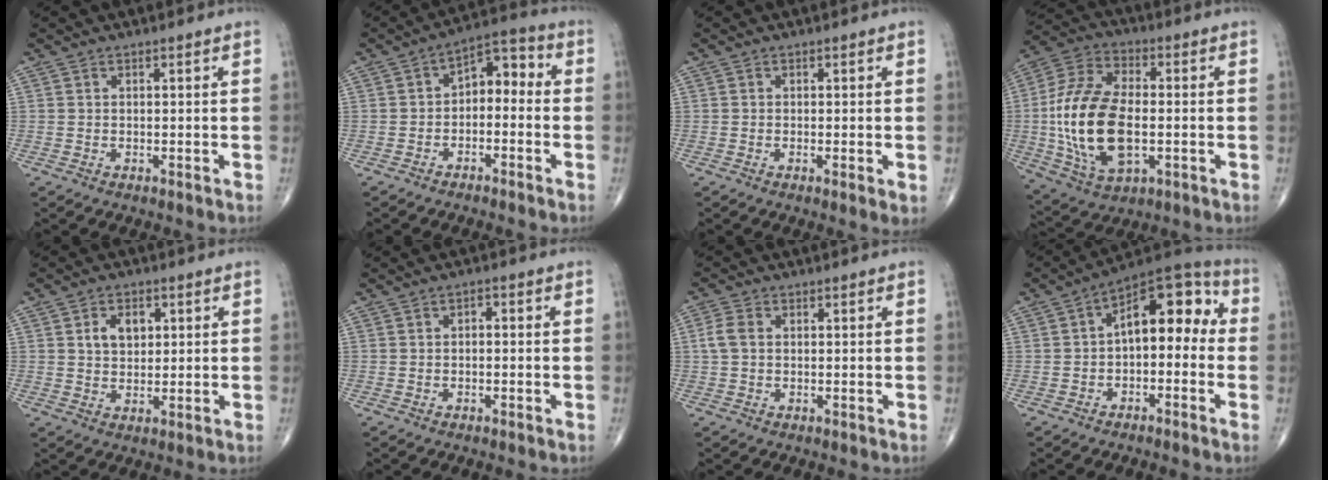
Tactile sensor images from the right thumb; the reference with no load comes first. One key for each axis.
{"total": 7.2, "fx": -1.2, "fy": 4.6, "fz": 5.4, "tx": -0.055, "ty": 0.047, "tz": -0.034}
{"total": 1.9, "fx": -0.3, "fy": 0.3, "fz": 1.8, "tx": -0.035, "ty": -0.008, "tz": -0.008}
{"total": 20.2, "fx": -1.9, "fy": 10.8, "fz": 16.9, "tx": -0.344, "ty": 0.008, "tz": -0.030}
{"total": 5.3, "fx": 1.6, "fy": 3.6, "fz": 3.5, "tx": -0.037, "ty": -0.005, "tz": 0.026}
{"total": 1.3, "fx": -0.2, "fy": 0.8, "fz": 0.9, "tx": -0.008, "ty": 0.009, "tz": -0.008}
{"total": 3.2, "fx": 0.3, "fy": 2.3, "fz": 2.3, "tx": -0.056, "ty": 0.009, "tz": 0.003}
{"total": 12.8, "fx": 0.0, "fy": 7.3, "fz": 10.5, "tx": -0.116, "ty": 0.051, "tz": -0.017}